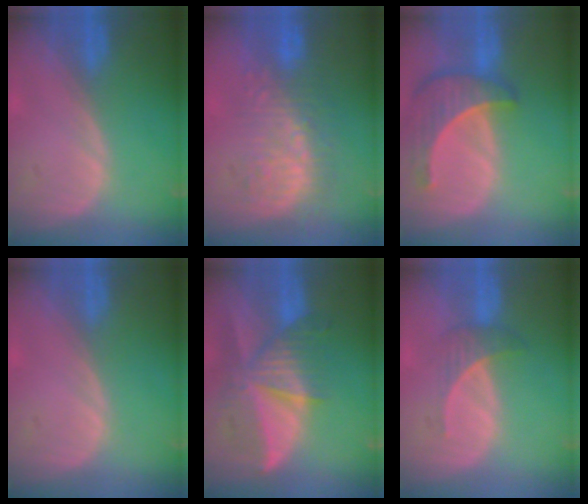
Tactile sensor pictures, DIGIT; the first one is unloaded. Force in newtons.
{"total": 9.1, "press": 8.6, "slide": 3.0}
{"total": 7.8, "press": 7.5, "slide": 2.4}
{"total": 0.0}
{"total": 9.7, "press": 8.6, "slide": 4.4}
{"total": 3.2, "press": 3.1, "slide": 0.9}